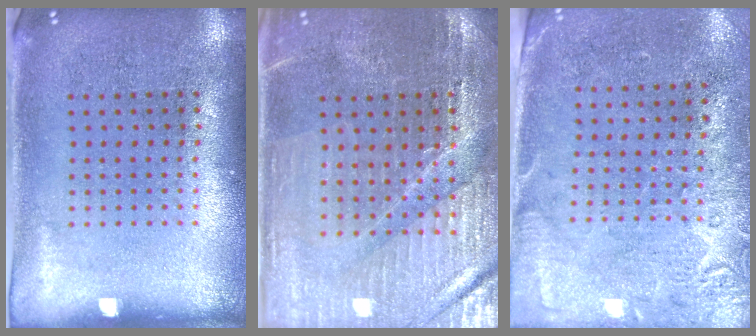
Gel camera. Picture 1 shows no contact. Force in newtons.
{"total": 3.1, "press": 3.0, "slide": 0.5}
{"total": 2.7, "press": 2.3, "slide": 1.4}